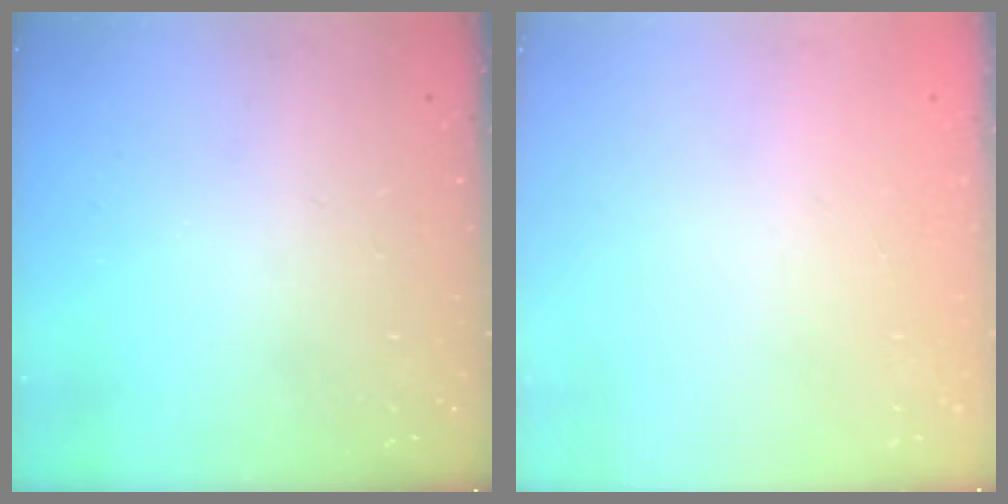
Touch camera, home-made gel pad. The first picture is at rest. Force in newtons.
{"total": 2.7, "press": 2.6, "slide": 0.8}